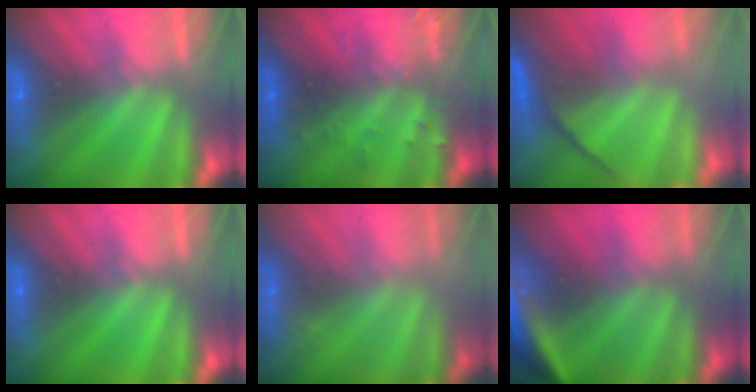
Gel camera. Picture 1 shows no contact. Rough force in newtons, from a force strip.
{"total": 3.0}
{"total": 8.9}
{"total": 0.0}
{"total": 2.6}
{"total": 4.6}